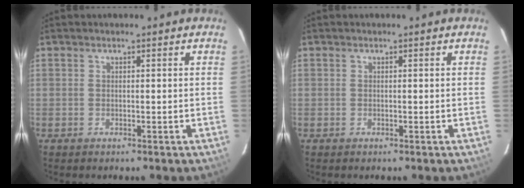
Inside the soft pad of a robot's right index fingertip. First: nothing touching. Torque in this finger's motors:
{"motor_torque": [0.02, 0.01, 0.03, 0.00]}